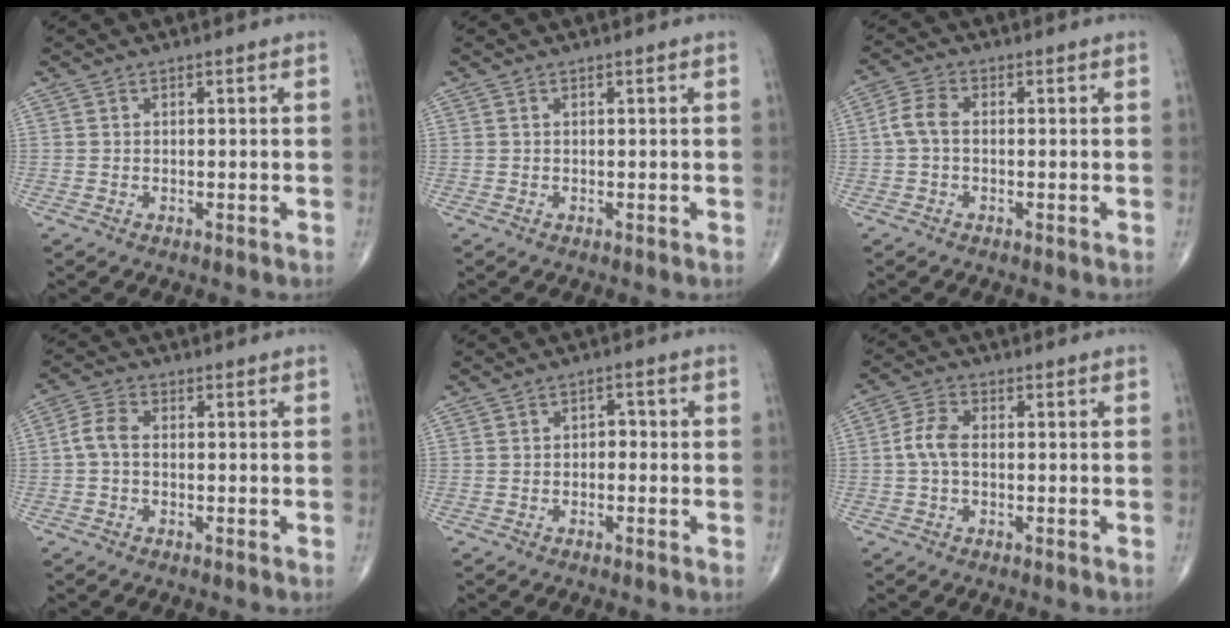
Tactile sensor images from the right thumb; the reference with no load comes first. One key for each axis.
{"total": 0.0}
{"total": 4.3, "fx": -0.2, "fy": 2.6, "fz": 3.3, "tx": -0.069, "ty": 0.012, "tz": -0.012}
{"total": 3.9, "fx": -0.4, "fy": 2.4, "fz": 3.1, "tx": -0.062, "ty": 0.012, "tz": -0.016}
{"total": 2.2, "fx": -0.4, "fy": 1.5, "fz": 1.5, "tx": -0.008, "ty": 0.012, "tz": -0.013}
{"total": 4.7, "fx": -0.3, "fy": 2.7, "fz": 3.8, "tx": -0.085, "ty": 0.013, "tz": -0.012}